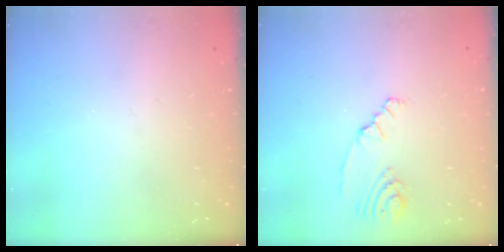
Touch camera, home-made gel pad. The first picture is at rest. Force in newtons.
{"total": 2.3, "press": 2.3, "slide": 0.3}